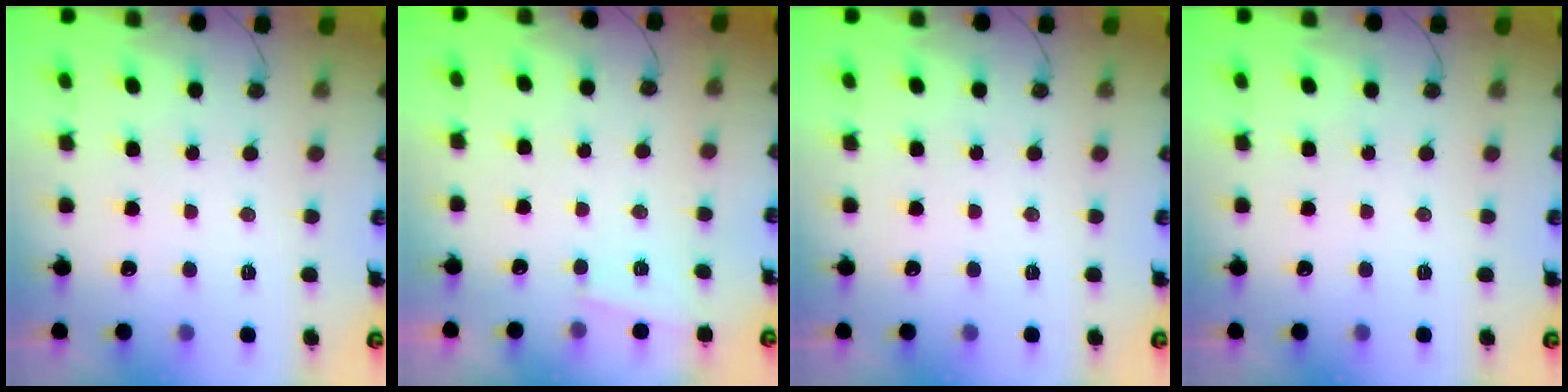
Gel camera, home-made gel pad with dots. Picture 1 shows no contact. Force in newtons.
{"total": 1.6, "press": 1.0, "slide": 1.2}
{"total": 0.0}
{"total": 0.0}